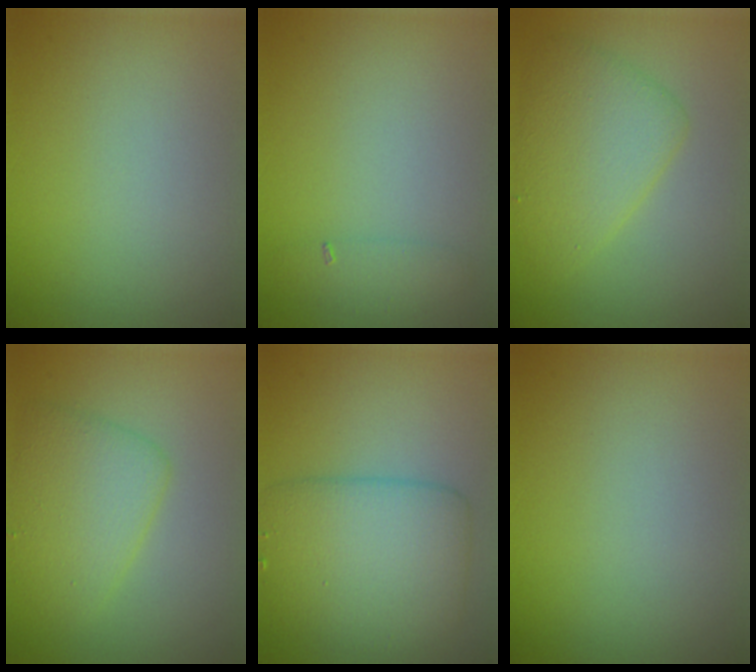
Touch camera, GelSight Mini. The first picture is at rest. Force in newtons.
{"total": 1.3, "press": 1.3, "slide": 0.0}
{"total": 4.5, "press": 4.5, "slide": 0.1}
{"total": 4.0, "press": 4.0, "slide": 0.1}
{"total": 6.3, "press": 6.3, "slide": 0.1}
{"total": 0.0}